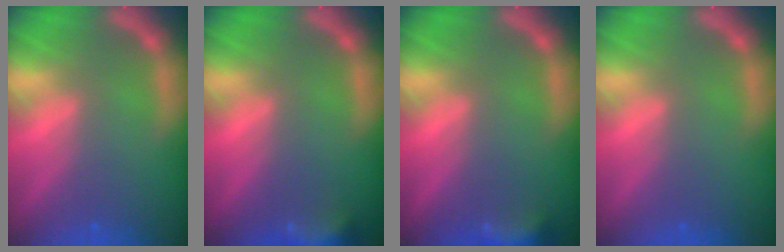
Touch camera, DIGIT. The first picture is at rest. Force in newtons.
{"total": 4.9}
{"total": 4.4}
{"total": 0.0}